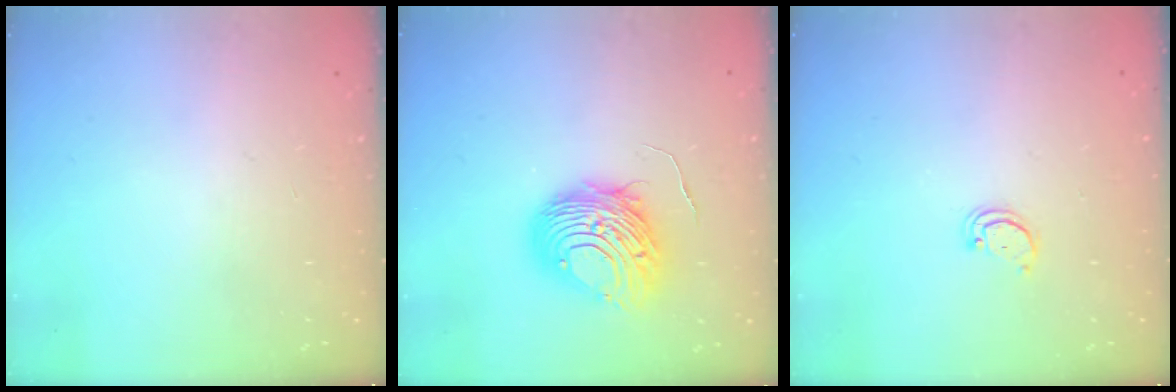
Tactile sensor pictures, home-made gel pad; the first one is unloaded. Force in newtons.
{"total": 11.0, "press": 11.0, "slide": 0.8}
{"total": 2.1, "press": 2.1, "slide": 0.2}